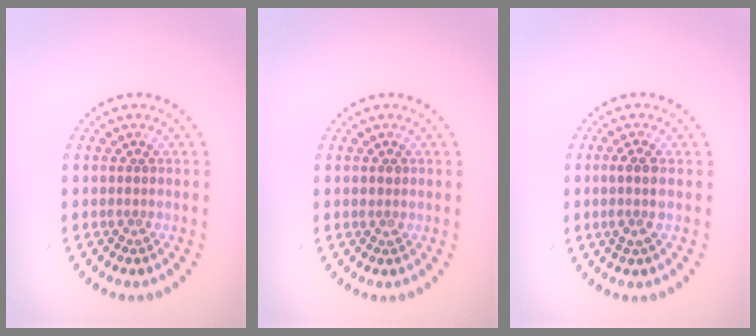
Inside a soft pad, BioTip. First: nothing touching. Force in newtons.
{"total": 0.7, "press": 0.7, "slide": 0.3}
{"total": 2.1, "press": 1.7, "slide": 1.2}